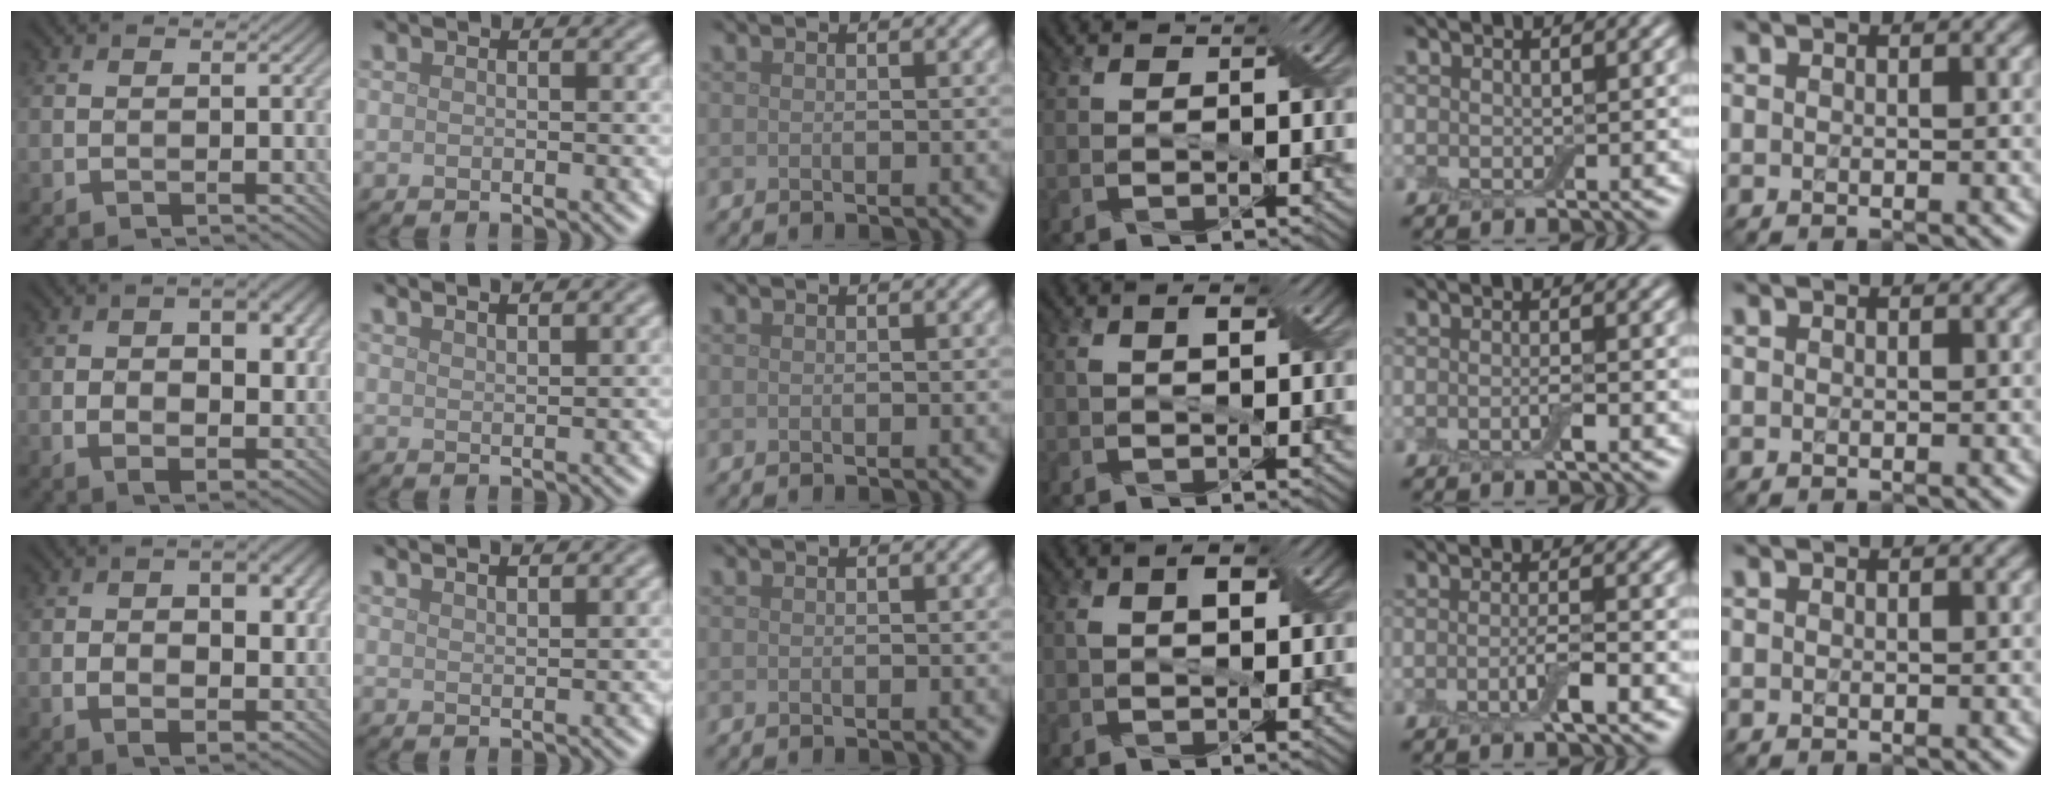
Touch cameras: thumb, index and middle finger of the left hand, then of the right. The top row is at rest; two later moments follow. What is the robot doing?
{"motion": "insert", "object": "backpack"}